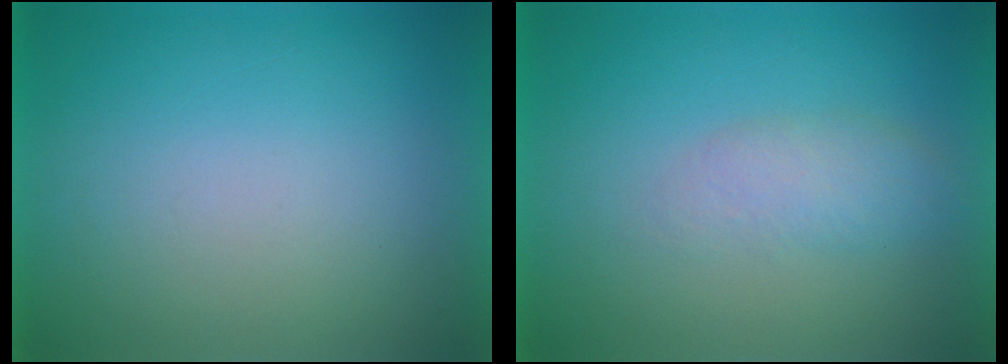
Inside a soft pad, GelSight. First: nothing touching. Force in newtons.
{"total": 3.9}